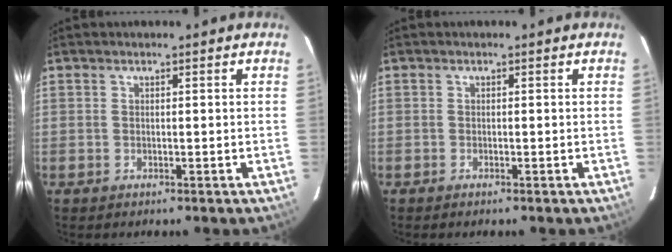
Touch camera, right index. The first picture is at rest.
{"total": 0.0}